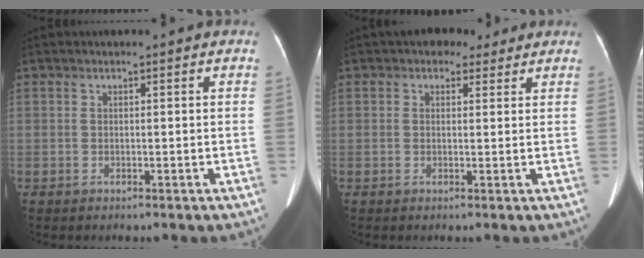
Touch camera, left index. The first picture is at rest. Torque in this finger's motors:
{"motor_torque": [0.95, -1.19, 0.01, -0.06]}